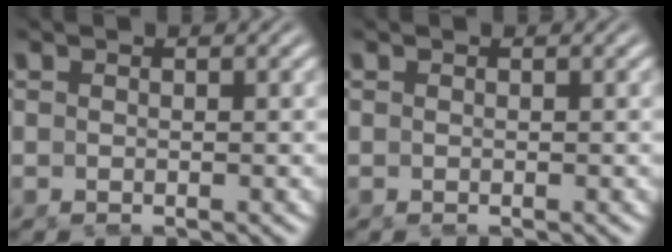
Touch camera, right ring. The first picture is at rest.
{"total": 0.0}